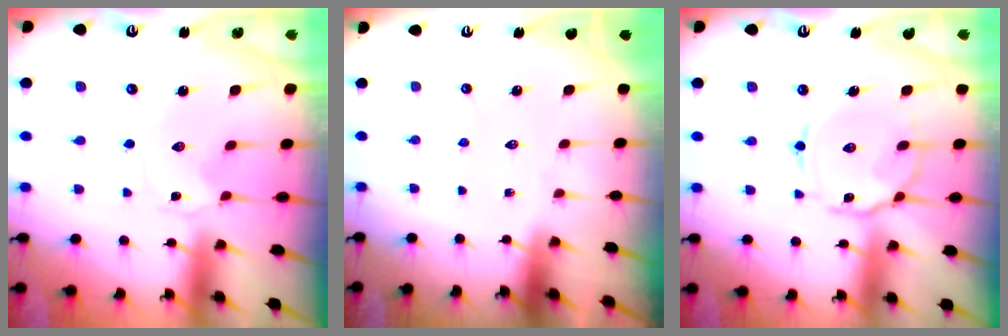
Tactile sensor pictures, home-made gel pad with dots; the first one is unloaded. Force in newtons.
{"total": 0.0}
{"total": 10.6, "press": 10.6, "slide": 0.7}